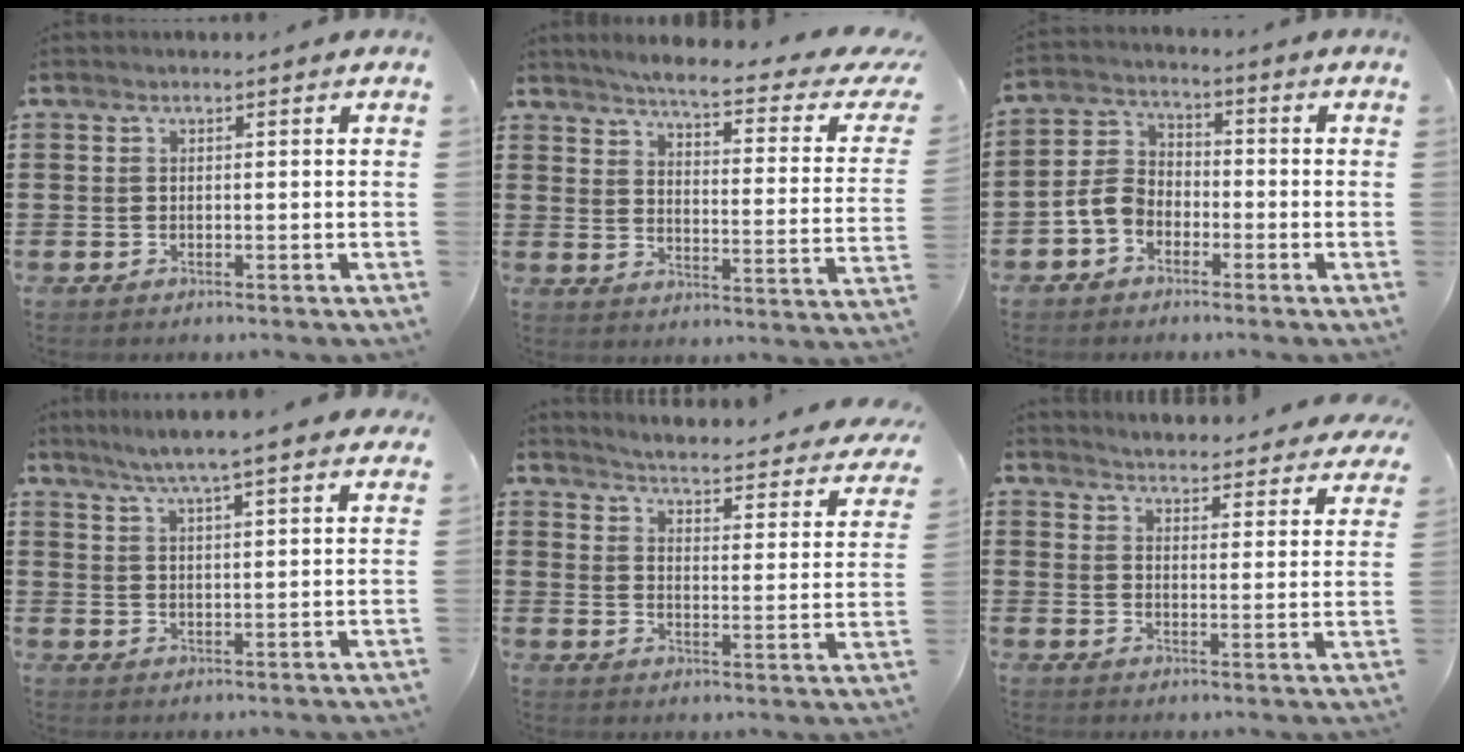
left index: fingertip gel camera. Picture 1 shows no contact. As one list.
[{"total": 4.8, "force": [3.9, -0.5, 2.7], "torque": [-0.066, -0.035, 0.056]}, {"total": 5.2, "force": [-2.9, 3.4, 2.5], "torque": [-0.075, 0.004, -0.067]}, {"total": 5.7, "force": [5.0, -0.2, 2.8], "torque": [-0.069, -0.016, 0.087]}, {"total": 3.0, "force": [2.8, -0.4, 1.1], "torque": [-0.041, -0.032, 0.036]}, {"total": 4.0, "force": [3.9, -0.6, 0.2], "torque": [-0.018, -0.040, 0.062]}]